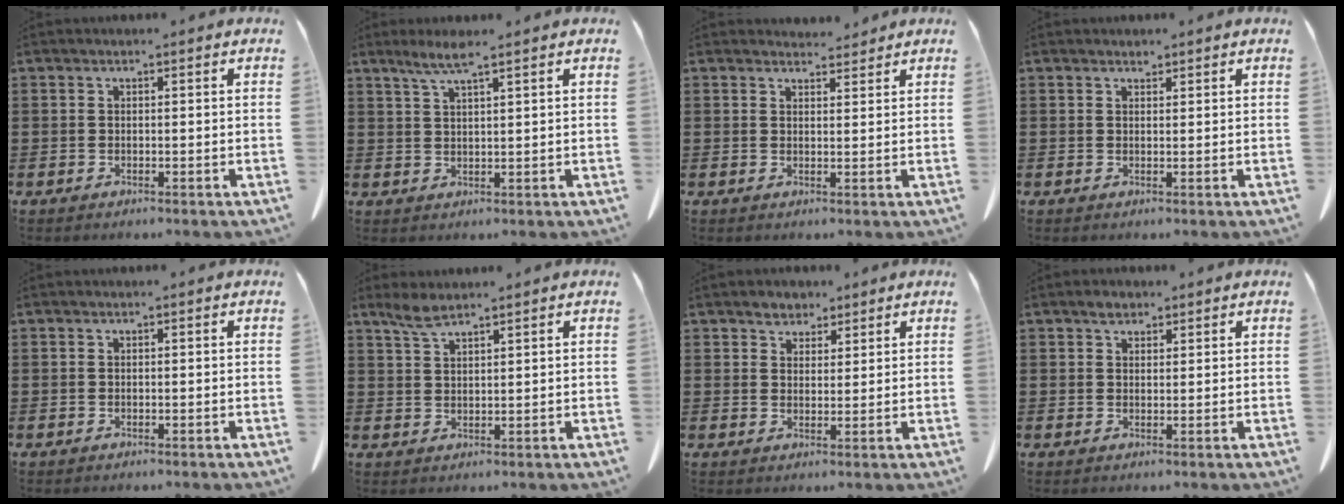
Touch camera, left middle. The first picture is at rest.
{"total": 3.7, "force": [2.5, 0.1, 2.7], "torque": [-0.059, 0.001, 0.044]}
{"total": 2.7, "force": [2.6, 0.6, 0.3], "torque": [-0.006, -0.008, 0.047]}
{"total": 1.0, "force": [0.9, 0.4, 0.2], "torque": [0.002, -0.003, 0.016]}
{"total": 0.0}
{"total": 3.0, "force": [2.3, 0.5, 1.8], "torque": [-0.042, 0.001, 0.043]}
{"total": 3.0, "force": [2.5, 1.6, 0.3], "torque": [-0.016, 0.006, 0.048]}
{"total": 1.7, "force": [1.4, 0.9, 0.6], "torque": [-0.008, 0.000, 0.024]}